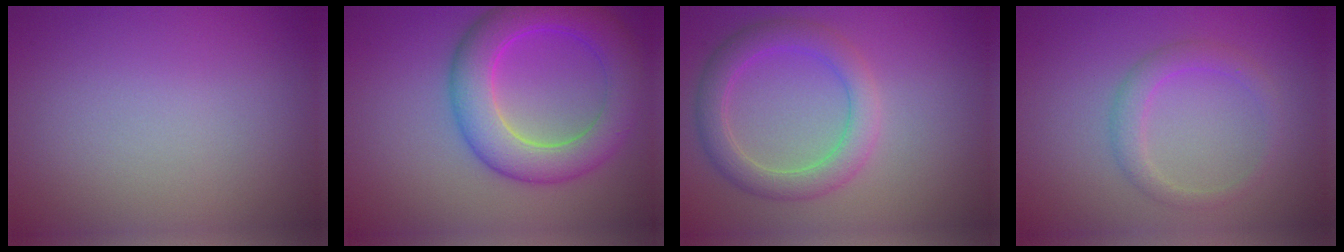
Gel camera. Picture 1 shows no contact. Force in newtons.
{"total": 6.8, "press": 6.8, "slide": 0.0}
{"total": 4.2, "press": 4.2, "slide": 0.1}
{"total": 2.0, "press": 2.0, "slide": 0.2}